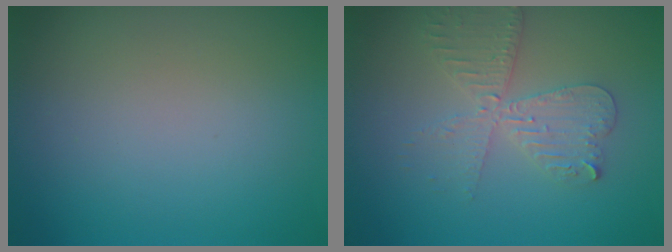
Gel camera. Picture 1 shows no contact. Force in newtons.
{"total": 4.1, "press": 3.5, "slide": 2.0}